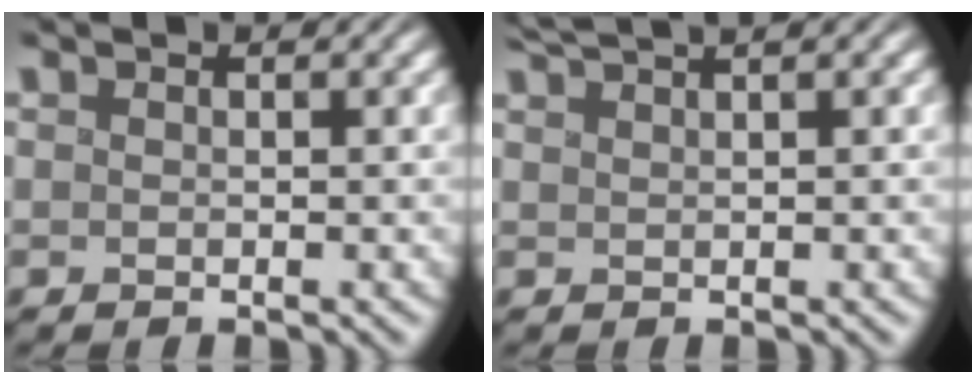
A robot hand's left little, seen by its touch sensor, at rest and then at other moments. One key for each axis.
{"total": 2.5, "fx": 2.3, "fy": -0.3, "fz": 1.0, "tx": -0.027, "ty": 0.017, "tz": 0.045}